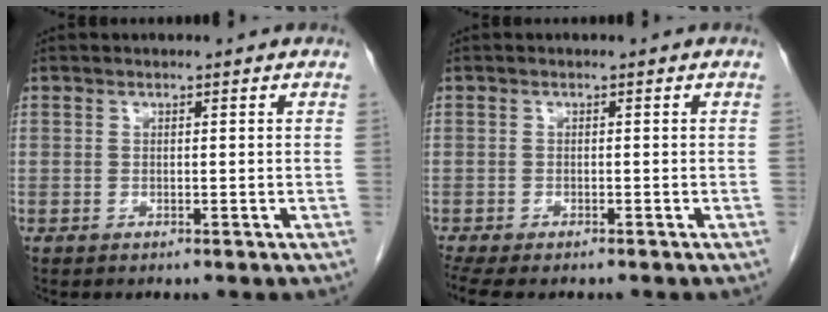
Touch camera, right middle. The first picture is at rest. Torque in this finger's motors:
{"motor_torque": [0.50, -0.38, 0.08, 0.05]}